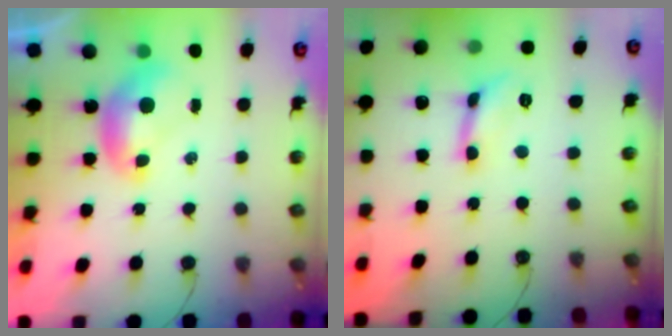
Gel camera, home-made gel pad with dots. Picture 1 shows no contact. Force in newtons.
{"total": 2.0, "press": 2.0, "slide": 0.3}